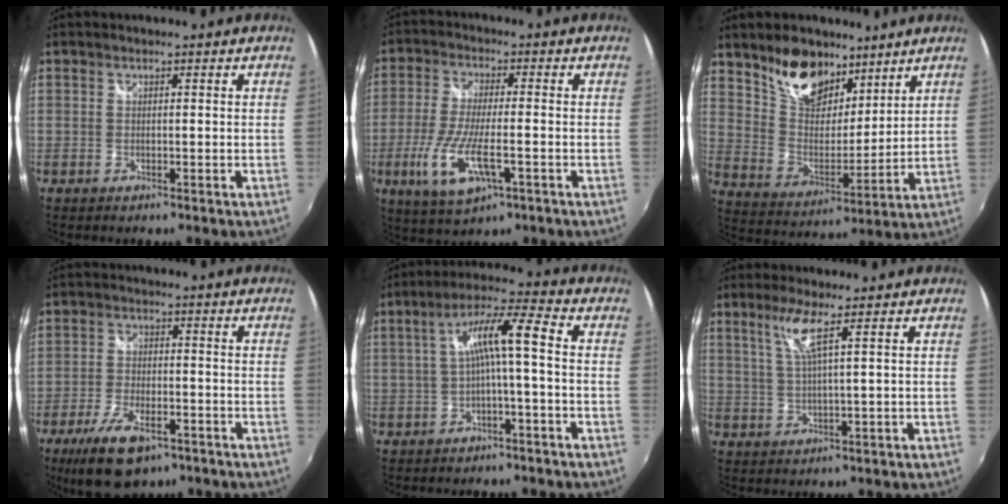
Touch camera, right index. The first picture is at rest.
{"total": 11.7, "force": [-4.3, 3.5, 10.3], "torque": [-0.220, -0.022, -0.077]}
{"total": 13.8, "force": [9.7, 7.4, 6.4], "torque": [-0.128, 0.015, 0.185]}
{"total": 11.8, "force": [-7.4, 5.1, 7.7], "torque": [-0.170, -0.024, -0.125]}
{"total": 7.9, "force": [-1.0, 0.4, 7.8], "torque": [-0.163, 0.021, -0.011]}
{"total": 4.8, "force": [2.4, -0.6, 4.2], "torque": [-0.082, -0.002, 0.052]}